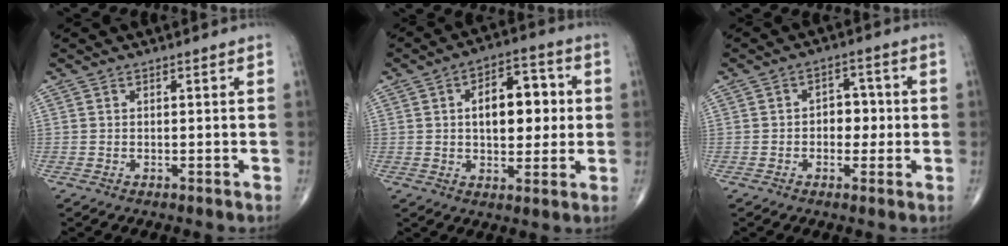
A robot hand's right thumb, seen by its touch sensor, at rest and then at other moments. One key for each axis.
{"total": 12.6, "fx": 1.5, "fy": 7.1, "fz": 10.3, "tx": -0.115, "ty": 0.015, "tz": 0.020}
{"total": 5.3, "fx": -0.3, "fy": 3.8, "fz": 3.7, "tx": -0.021, "ty": 0.015, "tz": -0.011}